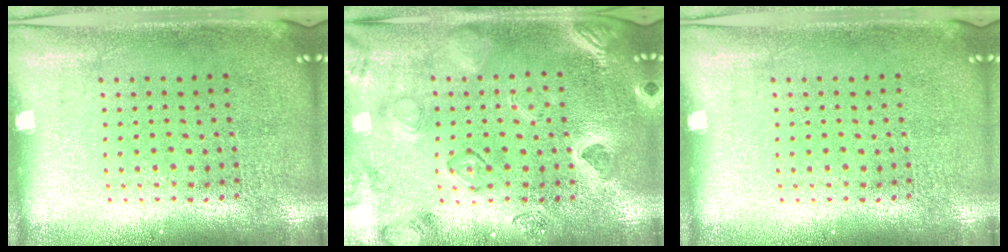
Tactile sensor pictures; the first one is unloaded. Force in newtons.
{"total": 2.4, "press": 2.3, "slide": 0.7}
{"total": 0.0}